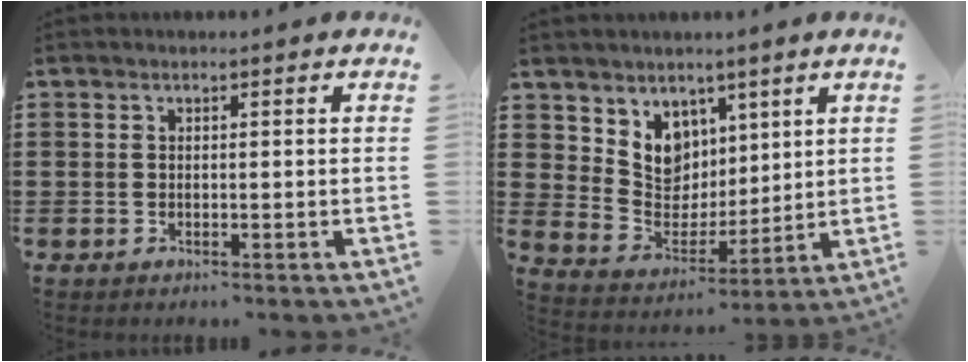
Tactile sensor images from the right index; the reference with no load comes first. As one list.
[{"total": 7.0, "force": [3.9, 5.7, 0.9], "torque": [-0.051, -0.030, 0.076]}]